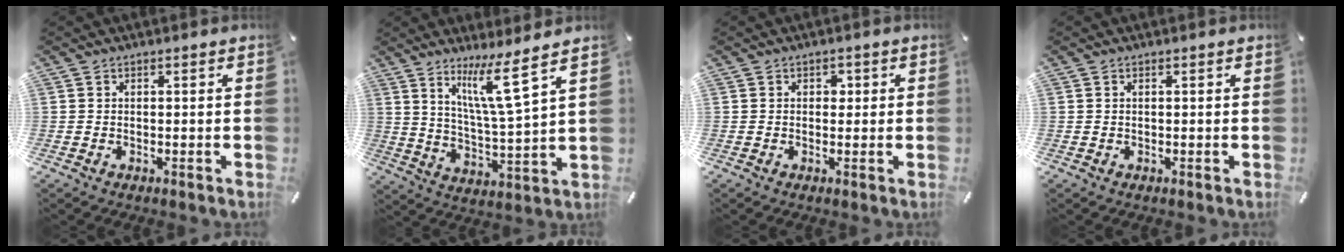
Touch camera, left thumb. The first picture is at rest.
{"total": 11.5, "force": [7.7, 0.4, 8.5], "torque": [-0.162, -0.038, 0.125]}
{"total": 1.4, "force": [0.0, 1.3, 0.4], "torque": [0.004, 0.002, -0.006]}
{"total": 0.0}